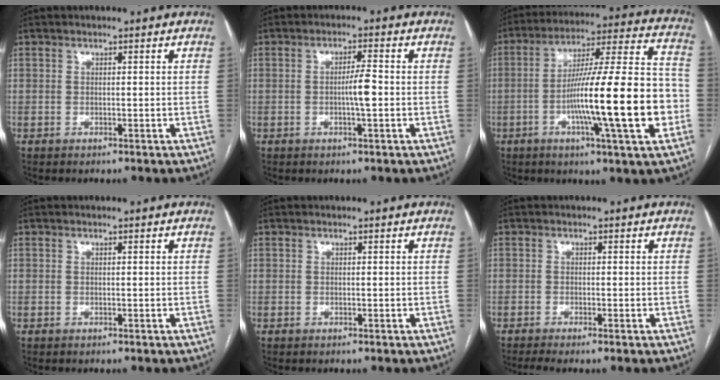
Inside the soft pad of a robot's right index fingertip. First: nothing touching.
{"total": 3.6, "force": [-0.5, 0.1, 3.6], "torque": [-0.062, -0.001, -0.010]}
{"total": 21.8, "force": [-5.2, 0.9, 21.1], "torque": [-0.314, 0.005, -0.083]}
{"total": 0.0}
{"total": 0.0}
{"total": 2.6, "force": [-1.9, -0.1, 1.8], "torque": [-0.030, -0.004, -0.033]}